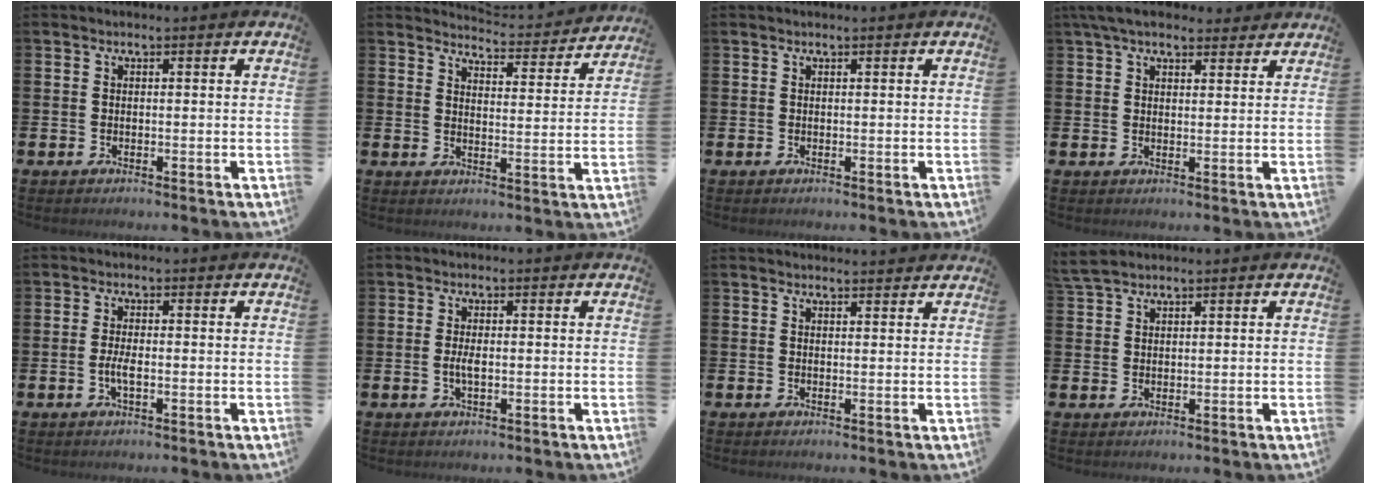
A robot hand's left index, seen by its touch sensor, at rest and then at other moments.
{"total": 4.5, "force": [4.5, 0.4, 0.5], "torque": [-0.014, -0.038, 0.073]}
{"total": 0.0}
{"total": 5.4, "force": [4.7, 1.9, 1.9], "torque": [-0.045, -0.011, 0.087]}
{"total": 2.2, "force": [-0.6, 0.6, 2.0], "torque": [-0.033, -0.001, -0.012]}
{"total": 1.8, "force": [-0.2, 0.6, 1.6], "torque": [-0.029, 0.000, -0.006]}
{"total": 1.7, "force": [1.7, 0.1, -0.1], "torque": [0.011, -0.012, 0.028]}
{"total": 3.2, "force": [2.9, 0.9, 1.1], "torque": [-0.025, -0.005, 0.054]}